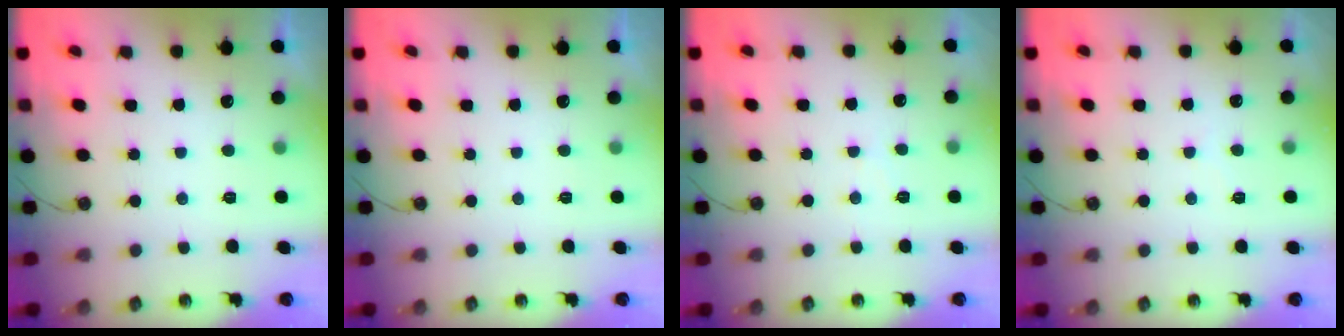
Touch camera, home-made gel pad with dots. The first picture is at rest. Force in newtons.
{"total": 0.0}
{"total": 3.6, "press": 3.6, "slide": 0.6}
{"total": 3.8, "press": 3.7, "slide": 0.5}